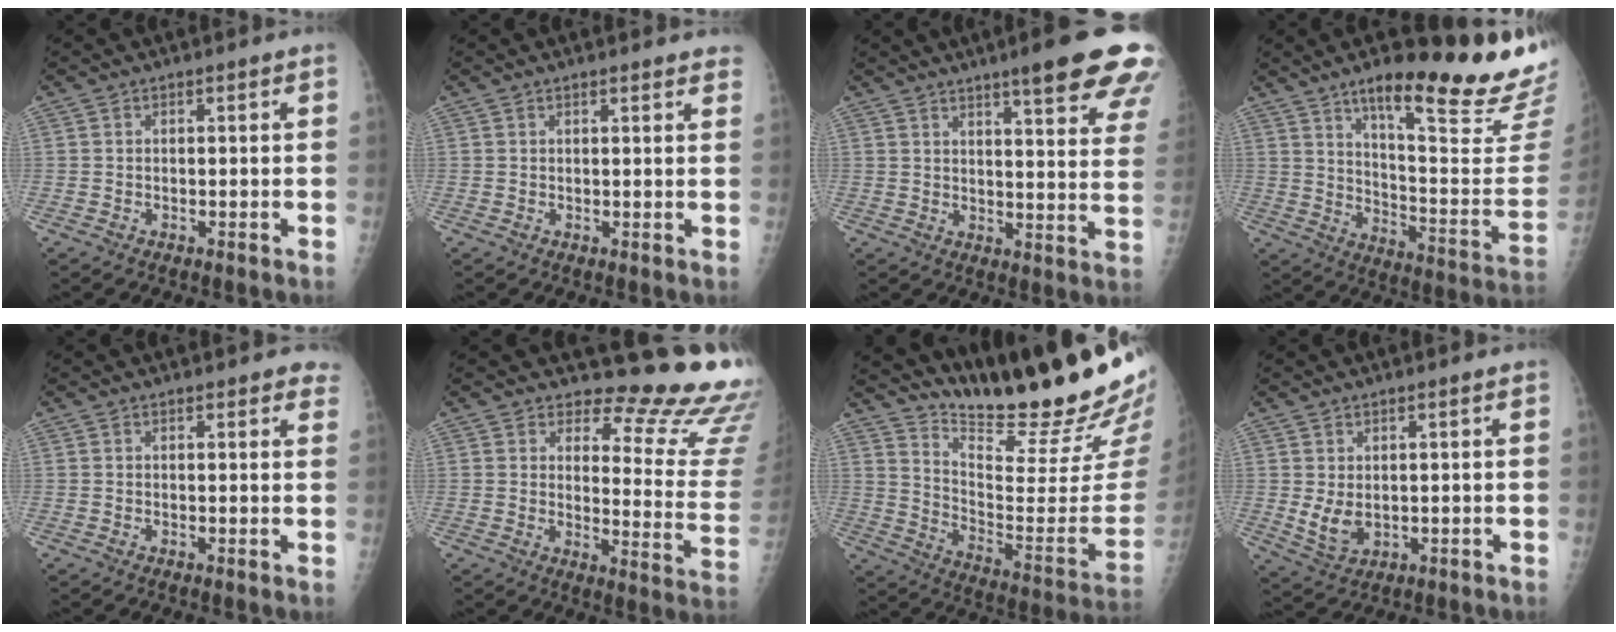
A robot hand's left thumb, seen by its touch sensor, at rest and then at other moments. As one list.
[{"total": 3.9, "force": [3.5, 0.8, 1.4], "torque": [0.000, -0.007, 0.029]}, {"total": 18.5, "force": [12.9, 2.7, 13.0], "torque": [-0.140, -0.051, 0.154]}, {"total": 25.0, "force": [18.2, 3.0, 16.9], "torque": [-0.207, -0.126, 0.263]}, {"total": 4.2, "force": [3.7, 1.5, 1.3], "torque": [0.016, -0.010, 0.027]}, {"total": 17.2, "force": [16.3, 3.1, 4.2], "torque": [-0.008, -0.189, 0.175]}, {"total": 27.1, "force": [22.2, 3.7, 15.1], "torque": [-0.205, -0.163, 0.326]}, {"total": 4.8, "force": [0.9, 2.9, 3.6], "torque": [-0.059, -0.016, 0.030]}]